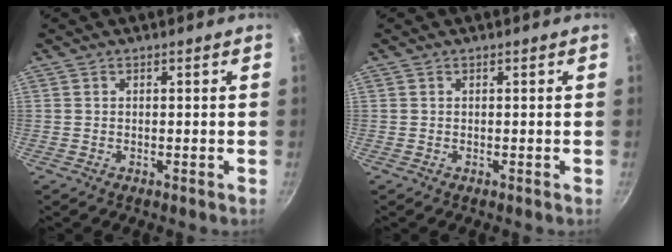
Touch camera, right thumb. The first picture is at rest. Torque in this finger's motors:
{"motor_torque": [0.00, 0.00, -0.03, -0.03, 0.00]}